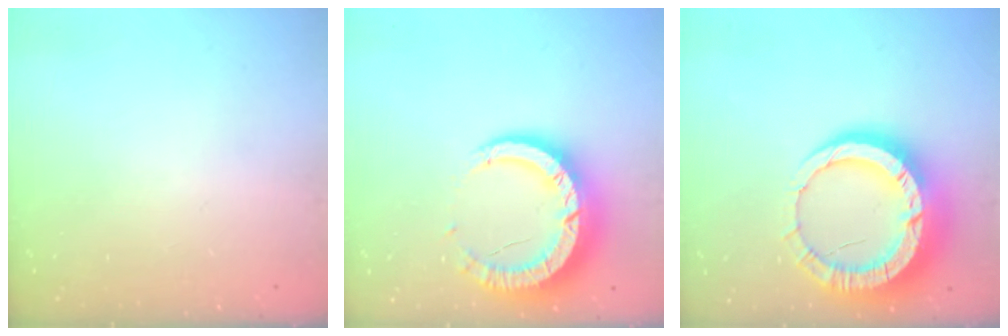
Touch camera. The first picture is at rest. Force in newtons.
{"total": 14.1, "press": 14.1, "slide": 1.2}
{"total": 18.8, "press": 18.7, "slide": 1.8}